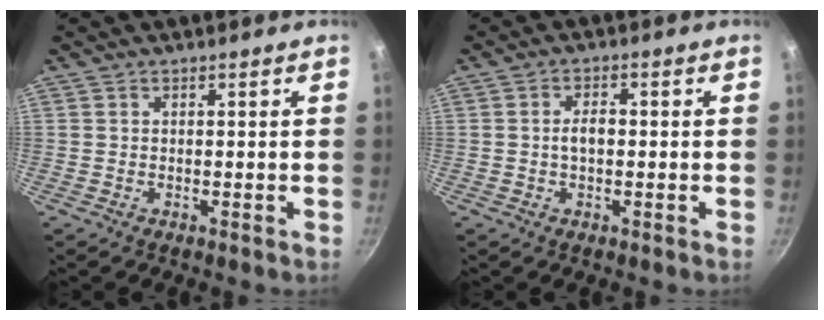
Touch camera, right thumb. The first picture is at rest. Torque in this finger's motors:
{"motor_torque": [0.61, 0.45, 0.58, 0.09, -0.07]}